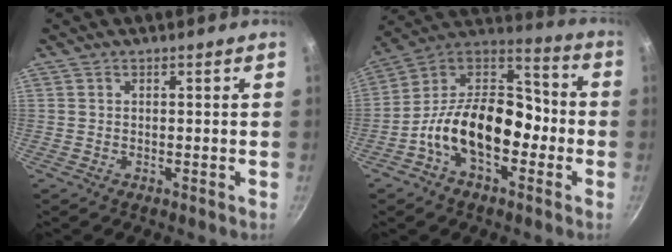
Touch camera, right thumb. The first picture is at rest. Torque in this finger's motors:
{"motor_torque": [1.66, 3.35, 1.54, -1.23, 0.19]}